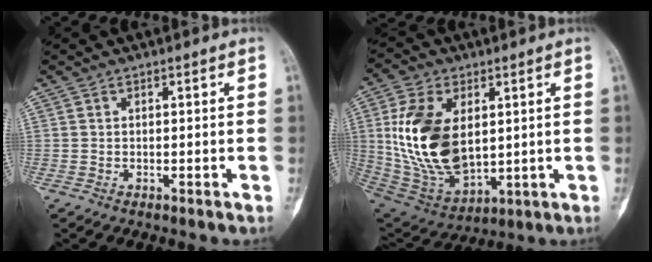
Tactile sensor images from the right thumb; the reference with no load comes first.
{"total": 19.7, "force": [2.8, 11.7, 15.6], "torque": [-0.292, -0.019, 0.070]}